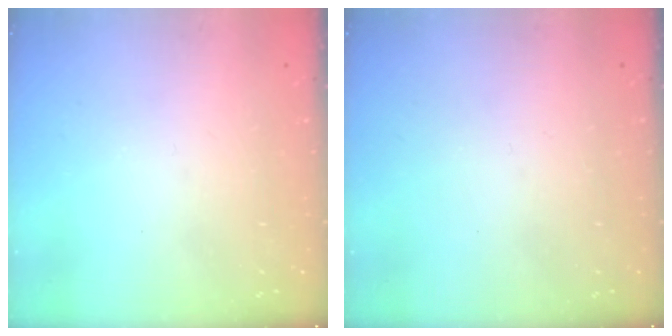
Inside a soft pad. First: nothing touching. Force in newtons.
{"total": 0.0}